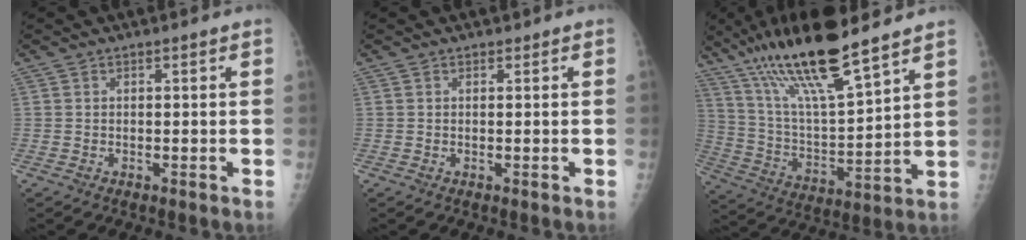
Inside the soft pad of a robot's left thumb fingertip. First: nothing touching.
{"total": 0.0}
{"total": 19.5, "force": [14.0, 3.3, 13.2], "torque": [-0.227, -0.056, 0.262]}